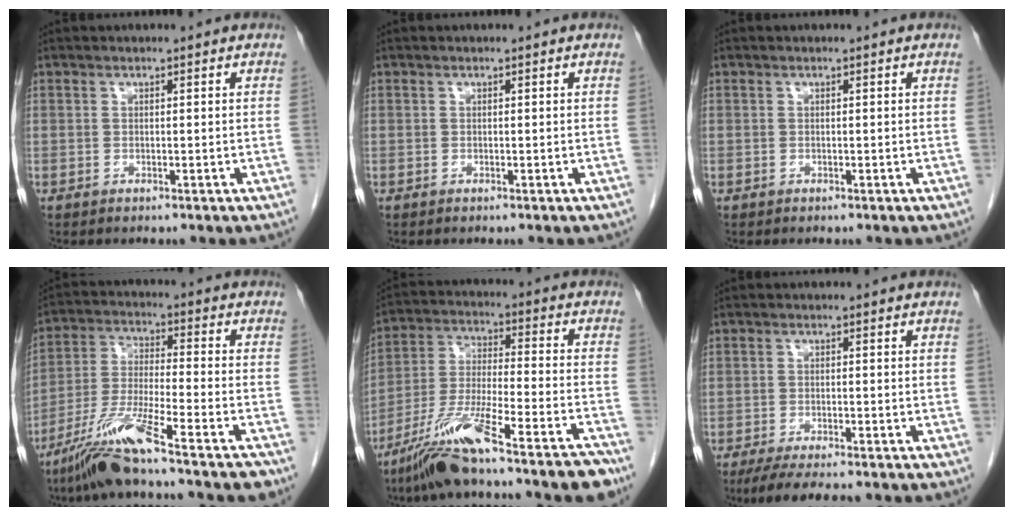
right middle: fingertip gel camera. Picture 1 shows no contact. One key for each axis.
{"total": 0.0}
{"total": 0.0}
{"total": 13.0, "fx": -9.4, "fy": -0.2, "fz": 8.9, "tx": -0.177, "ty": -0.028, "tz": -0.173}
{"total": 17.5, "fx": -13.3, "fy": 0.6, "fz": 11.3, "tx": -0.208, "ty": -0.018, "tz": -0.230}
{"total": 7.0, "fx": -5.8, "fy": 0.7, "fz": 3.9, "tx": -0.062, "ty": -0.017, "tz": -0.091}